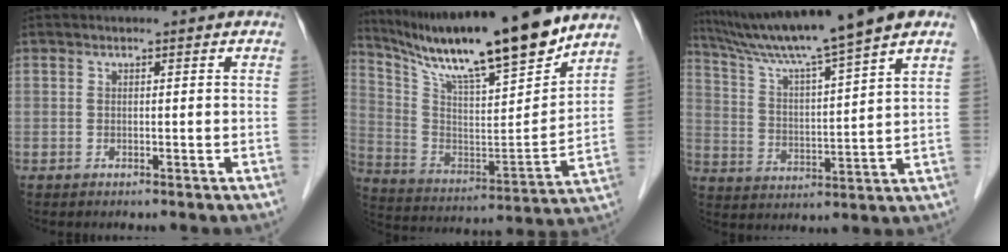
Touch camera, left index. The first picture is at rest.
{"total": 21.8, "force": [17.9, 1.5, 12.4], "torque": [-0.220, -0.013, 0.304]}
{"total": 16.0, "force": [13.0, -1.2, 9.4], "torque": [-0.162, 0.016, 0.209]}